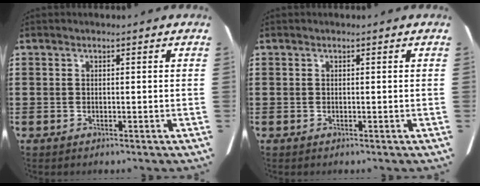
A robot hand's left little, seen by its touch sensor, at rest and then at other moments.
{"total": 0.0}